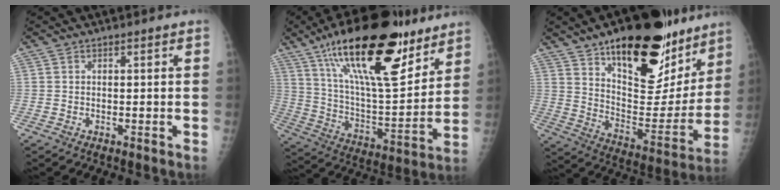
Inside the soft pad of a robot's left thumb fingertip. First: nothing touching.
{"total": 29.1, "force": [18.0, 9.9, 20.5], "torque": [-0.313, -0.052, 0.304]}
{"total": 28.5, "force": [18.0, 12.4, 18.3], "torque": [-0.223, -0.073, 0.276]}